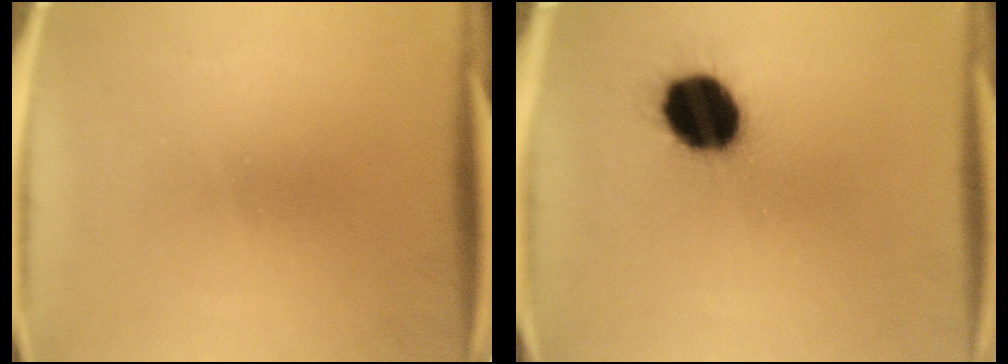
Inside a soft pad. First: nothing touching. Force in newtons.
{"total": 14.7}